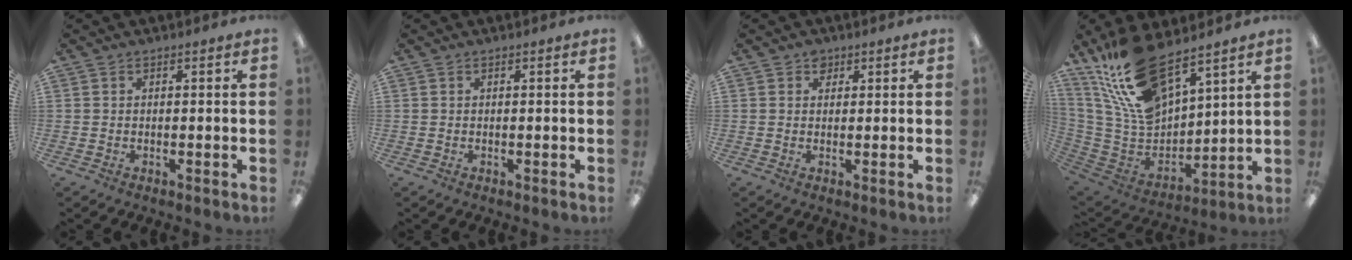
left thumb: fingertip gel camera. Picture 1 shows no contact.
{"total": 0.0}
{"total": 1.9, "force": [1.3, 1.4, 0.5], "torque": [-0.003, -0.001, 0.022]}
{"total": 20.5, "force": [15.1, 8.2, 11.2], "torque": [-0.251, -0.081, 0.273]}